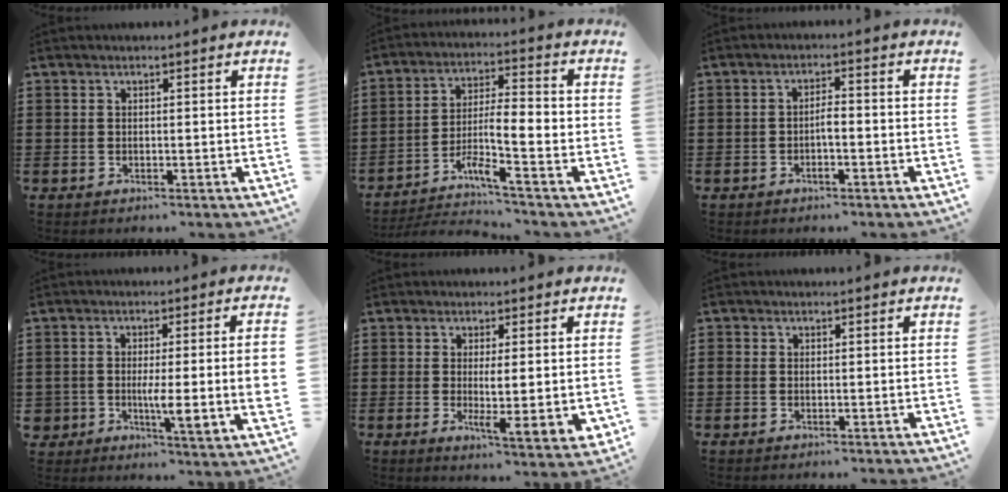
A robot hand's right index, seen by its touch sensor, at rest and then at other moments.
{"total": 6.3, "force": [-3.2, 1.1, 5.4], "torque": [-0.103, -0.010, -0.065]}
{"total": 2.3, "force": [-0.9, 0.5, 2.1], "torque": [-0.039, 0.002, -0.017]}
{"total": 6.6, "force": [-1.1, 2.0, 6.2], "torque": [-0.110, -0.004, -0.024]}
{"total": 4.4, "force": [0.3, 0.6, 4.3], "torque": [-0.073, -0.008, 0.003]}
{"total": 0.7, "force": [-0.3, 0.5, 0.4], "torque": [-0.008, 0.001, -0.006]}